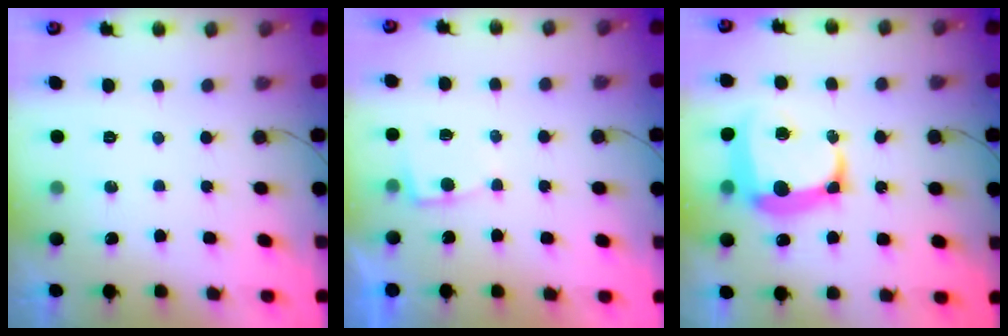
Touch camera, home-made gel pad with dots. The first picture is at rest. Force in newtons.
{"total": 2.4, "press": 2.4, "slide": 0.4}
{"total": 15.5, "press": 15.3, "slide": 1.9}